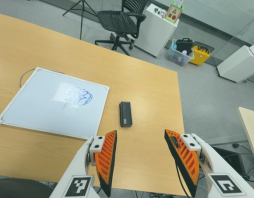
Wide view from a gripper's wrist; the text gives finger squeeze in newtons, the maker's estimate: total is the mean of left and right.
{"total": 0.0}